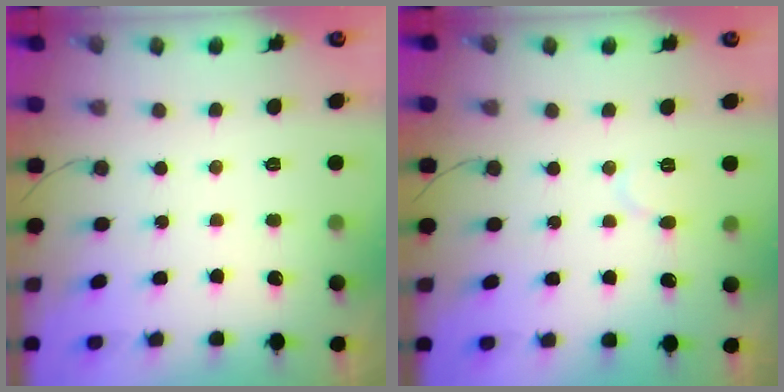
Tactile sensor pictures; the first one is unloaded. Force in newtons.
{"total": 4.3, "press": 4.3, "slide": 0.4}